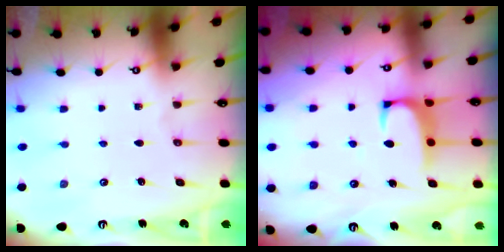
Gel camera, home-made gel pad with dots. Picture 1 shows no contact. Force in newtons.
{"total": 1.4, "press": 1.1, "slide": 0.8}